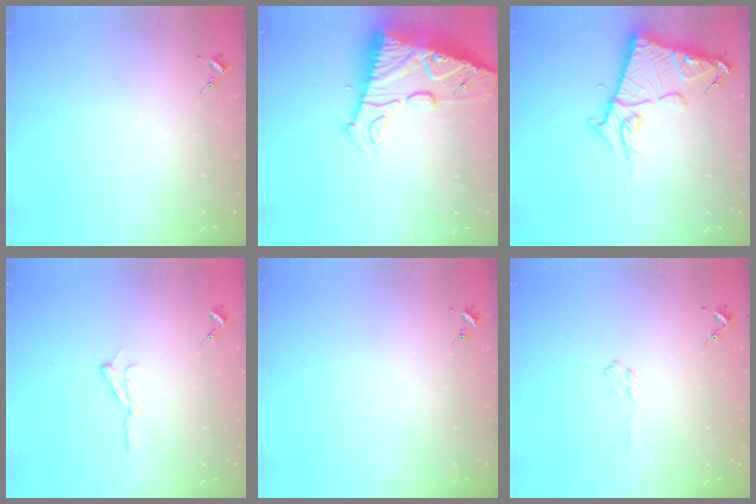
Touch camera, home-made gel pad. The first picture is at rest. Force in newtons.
{"total": 18.3, "press": 18.2, "slide": 1.7}
{"total": 14.8, "press": 14.8, "slide": 1.5}
{"total": 6.5, "press": 6.5, "slide": 0.8}
{"total": 0.0}
{"total": 3.5, "press": 3.4, "slide": 0.5}